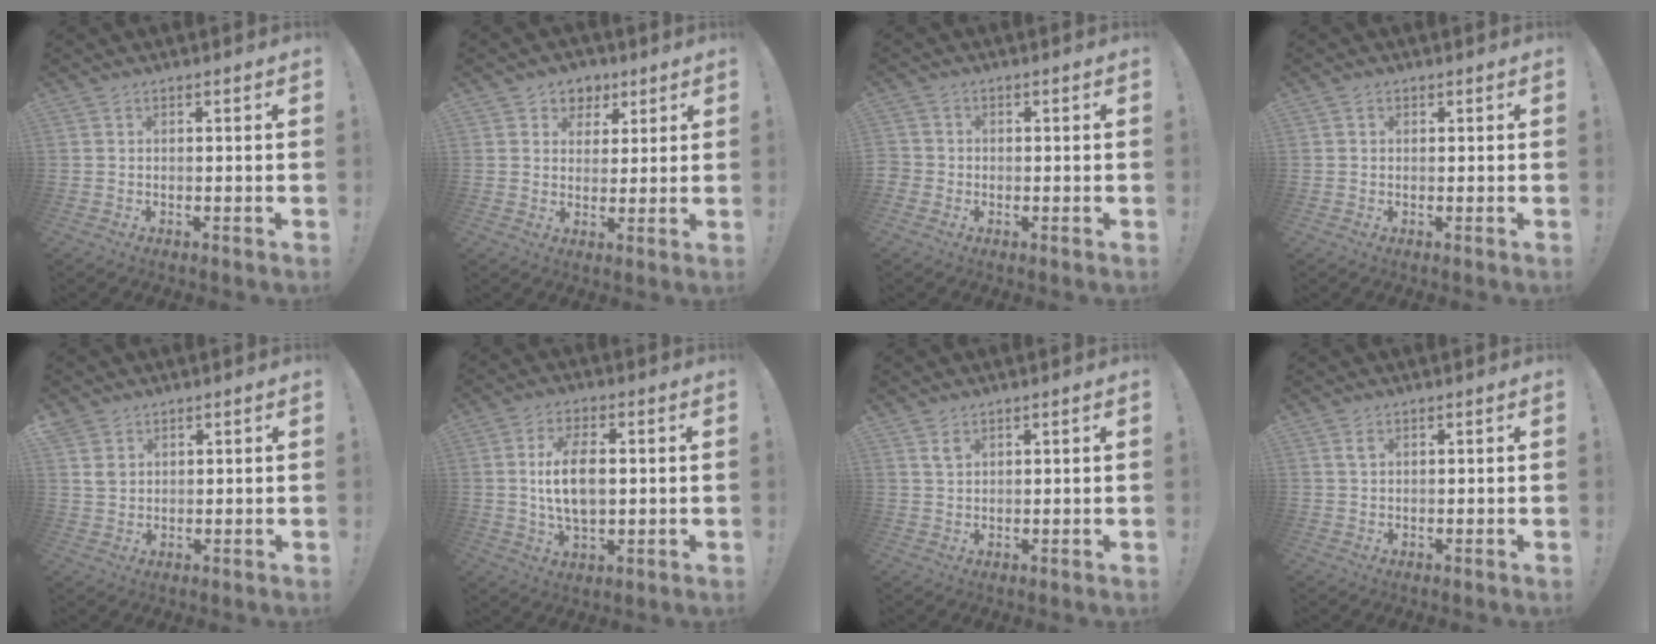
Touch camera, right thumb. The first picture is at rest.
{"total": 6.3, "force": [2.6, 5.6, 1.1], "torque": [-0.001, -0.018, 0.051]}
{"total": 2.5, "force": [-0.9, 2.1, 0.9], "torque": [-0.016, 0.007, -0.017]}
{"total": 0.7, "force": [0.2, 0.7, 0.1], "torque": [0.006, -0.001, 0.002]}
{"total": 4.3, "force": [2.5, 3.3, 1.5], "torque": [-0.013, -0.013, 0.047]}
{"total": 11.2, "force": [1.0, 5.9, 9.4], "torque": [-0.166, -0.007, 0.014]}
{"total": 2.8, "force": [2.0, 1.4, 1.3], "torque": [-0.012, -0.012, 0.037]}
{"total": 1.7, "force": [1.1, 0.7, 1.0], "torque": [-0.005, -0.006, 0.017]}